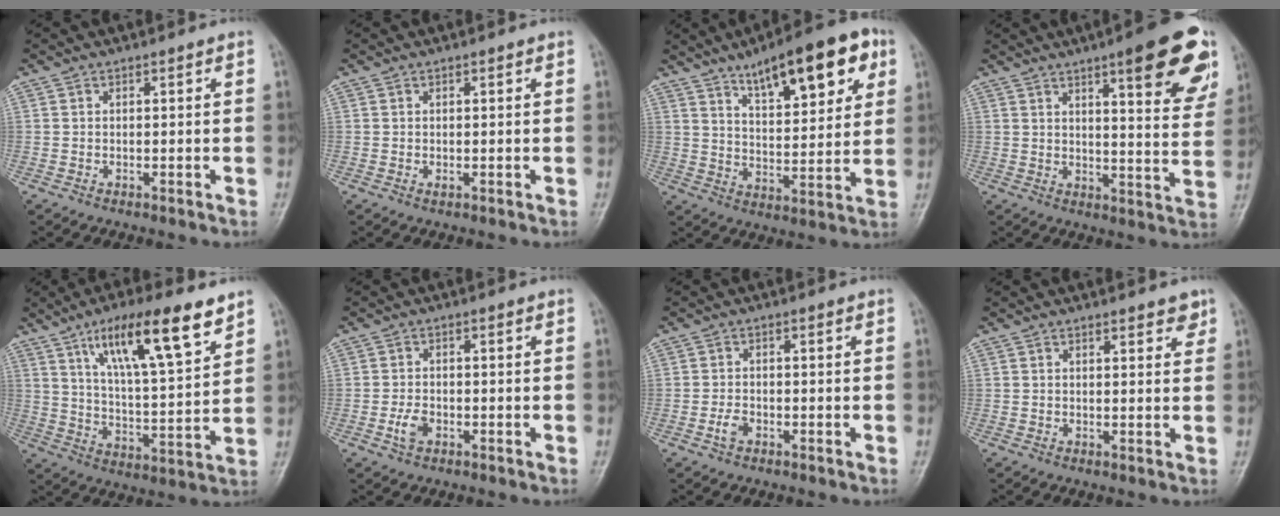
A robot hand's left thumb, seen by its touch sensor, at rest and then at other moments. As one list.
[{"total": 0.7, "force": [0.1, 0.4, 0.5], "torque": [-0.007, -0.001, 0.003]}, {"total": 17.9, "force": [9.6, 6.4, 13.7], "torque": [-0.162, -0.028, 0.145]}, {"total": 17.3, "force": [9.3, 3.9, 14.0], "torque": [-0.142, -0.040, 0.119]}, {"total": 17.4, "force": [10.2, 4.2, 13.5], "torque": [-0.209, -0.039, 0.178]}, {"total": 3.0, "force": [-1.2, 1.9, 2.0], "torque": [-0.039, 0.006, -0.022]}, {"total": 2.1, "force": [-1.0, 1.3, 1.3], "torque": [-0.027, 0.006, -0.022]}, {"total": 3.0, "force": [2.2, 1.2, 1.7], "torque": [-0.007, -0.011, 0.026]}]